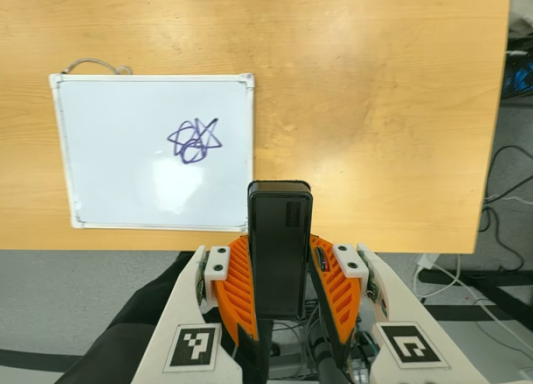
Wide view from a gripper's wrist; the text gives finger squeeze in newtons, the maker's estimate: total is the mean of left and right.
{"total": 3.9, "left": 2.4, "right": 5.4}